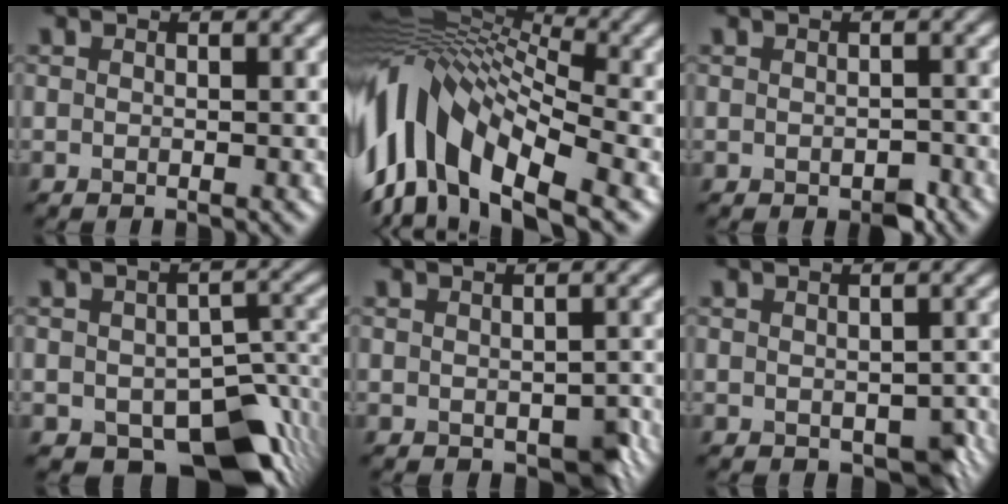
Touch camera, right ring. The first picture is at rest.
{"total": 15.1, "force": [-1.0, 8.3, 12.6], "torque": [-0.263, 0.011, -0.017]}
{"total": 1.2, "force": [-0.6, 0.7, 0.8], "torque": [-0.012, -0.006, -0.008]}
{"total": 9.6, "force": [-4.7, 5.3, 6.5], "torque": [-0.091, -0.024, -0.063]}
{"total": 2.7, "force": [-0.8, 1.5, 2.0], "torque": [-0.027, -0.012, -0.002]}
{"total": 3.0, "force": [-0.9, 1.8, 2.2], "torque": [-0.034, -0.012, -0.003]}